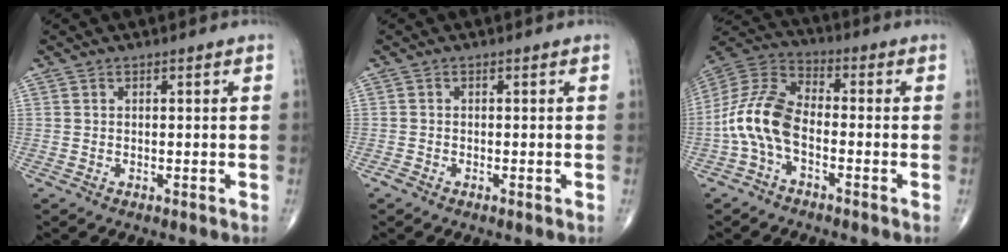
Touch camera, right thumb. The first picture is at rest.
{"total": 0.9, "force": [-0.7, 0.3, 0.5], "torque": [-0.012, -0.002, -0.017]}
{"total": 11.8, "force": [-3.1, 6.4, 9.4], "torque": [-0.196, 0.037, -0.073]}